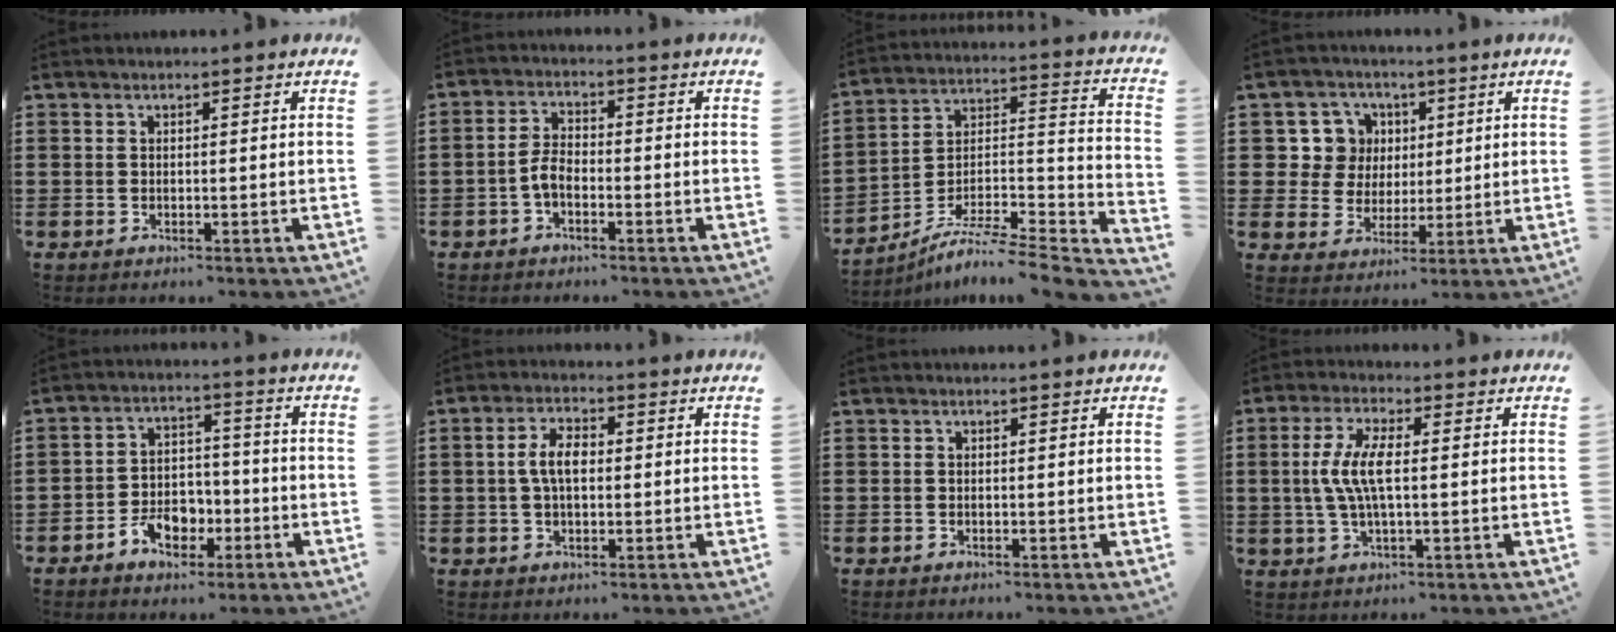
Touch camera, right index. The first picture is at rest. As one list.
[{"total": 3.7, "force": [-1.7, 1.8, 2.7], "torque": [-0.071, 0.000, -0.039]}, {"total": 6.7, "force": [-5.6, 0.6, 3.6], "torque": [-0.062, -0.003, -0.114]}, {"total": 7.7, "force": [2.1, 7.3, 1.3], "torque": [-0.058, 0.014, 0.042]}, {"total": 6.2, "force": [-2.9, 4.2, 3.4], "torque": [-0.057, 0.008, -0.053]}, {"total": 5.1, "force": [0.2, 2.6, 4.3], "torque": [-0.093, 0.008, -0.001]}, {"total": 0.0}, {"total": 6.9, "force": [0.0, 2.3, 6.5], "torque": [-0.146, -0.004, -0.009]}]